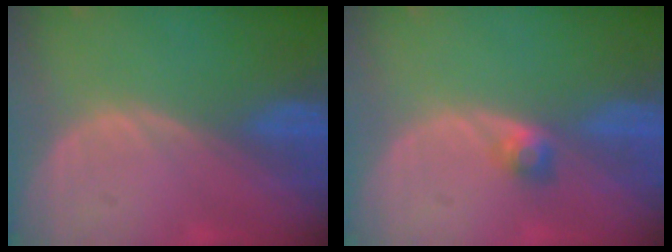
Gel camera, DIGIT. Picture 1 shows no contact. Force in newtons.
{"total": 2.5, "press": 2.3, "slide": 1.0}